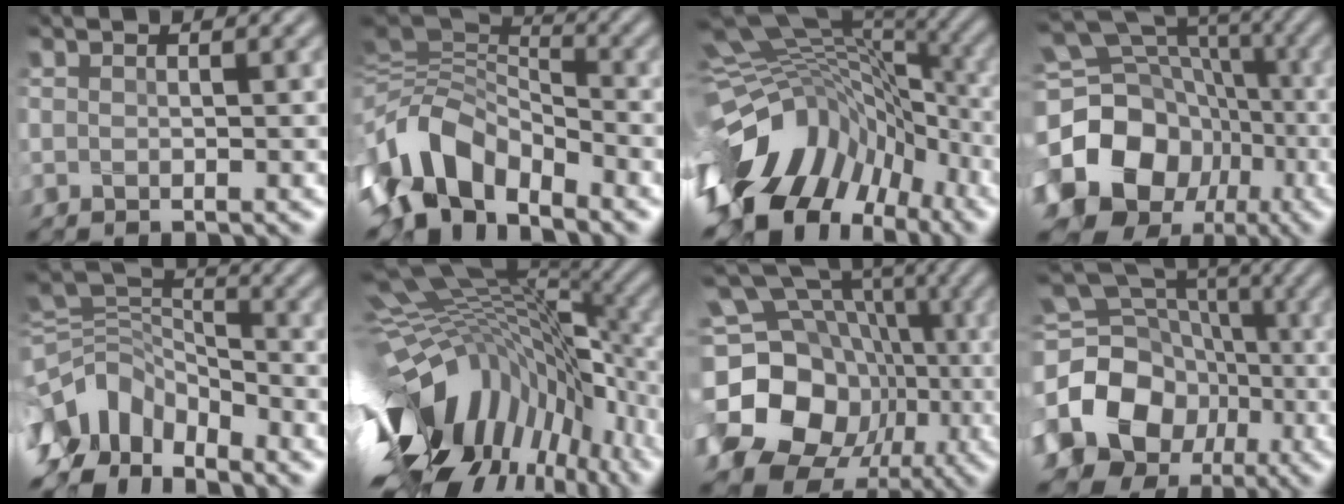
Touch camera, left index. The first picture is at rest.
{"total": 8.6, "force": [-5.3, 4.9, 4.8], "torque": [-0.088, -0.005, -0.108]}
{"total": 14.1, "force": [-6.2, 8.7, 9.2], "torque": [-0.183, -0.008, -0.102]}
{"total": 21.1, "force": [-5.1, 18.1, 9.6], "torque": [-0.193, -0.021, -0.102]}
{"total": 8.4, "force": [-5.3, 4.9, 4.3], "torque": [-0.097, 0.011, -0.116]}
{"total": 16.9, "force": [-3.7, 8.3, 14.2], "torque": [-0.267, -0.005, -0.055]}
{"total": 20.0, "force": [-2.7, 17.2, 9.8], "torque": [-0.205, 0.010, -0.061]}
{"total": 17.0, "force": [-3.6, 14.8, 7.6], "torque": [-0.169, -0.003, -0.073]}